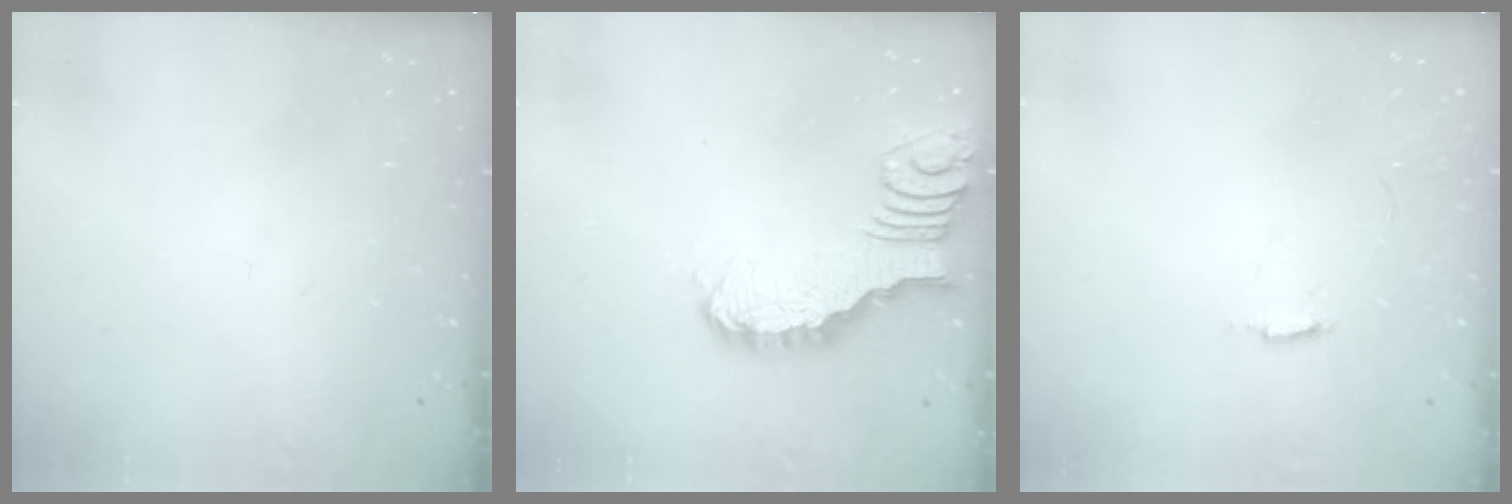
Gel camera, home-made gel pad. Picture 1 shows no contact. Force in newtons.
{"total": 2.8, "press": 2.7, "slide": 0.4}
{"total": 3.8, "press": 3.8, "slide": 0.3}